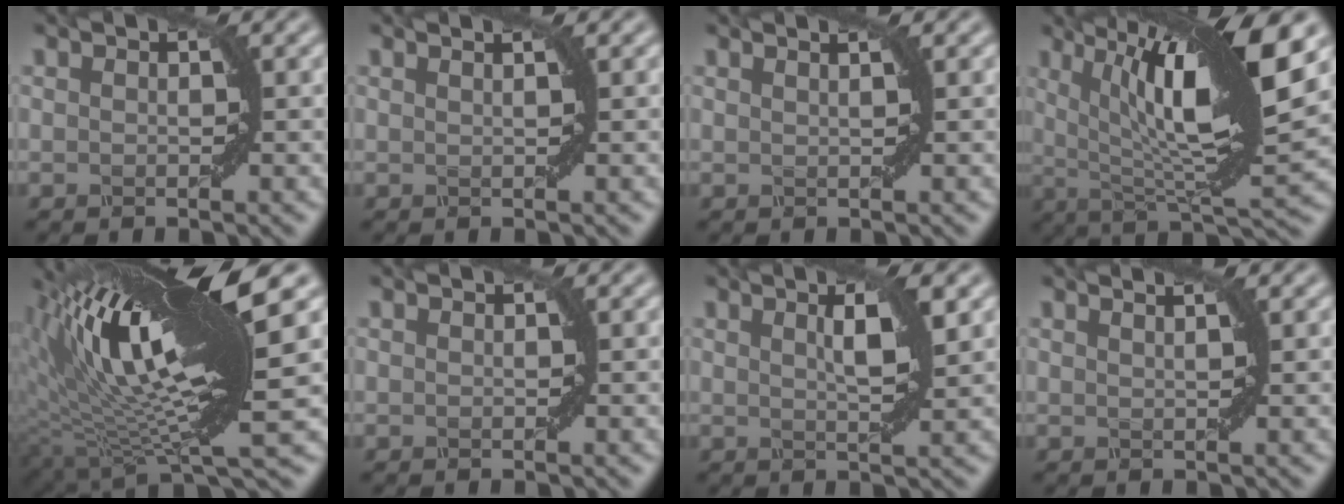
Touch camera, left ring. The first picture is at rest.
{"total": 2.0, "force": [1.2, 1.0, 1.4], "torque": [-0.001, 0.000, -0.013]}
{"total": 2.4, "force": [1.4, 1.1, 1.6], "torque": [-0.004, 0.006, -0.012]}
{"total": 13.8, "force": [4.7, 3.5, 12.5], "torque": [-0.190, 0.010, 0.083]}
{"total": 15.8, "force": [3.8, 3.7, 14.9], "torque": [-0.251, 0.007, 0.076]}
{"total": 0.0}
{"total": 3.3, "force": [1.1, 0.7, 3.0], "torque": [-0.042, 0.002, 0.020]}
{"total": 2.7, "force": [1.7, 1.2, 1.7], "torque": [-0.006, 0.011, -0.009]}